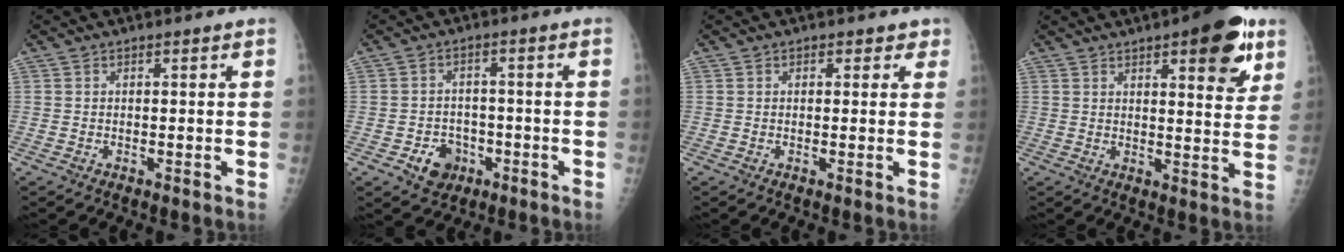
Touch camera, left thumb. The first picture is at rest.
{"total": 6.0, "force": [-2.7, 4.8, 2.2], "torque": [-0.011, 0.018, -0.036]}
{"total": 2.1, "force": [1.1, 1.6, 0.9], "torque": [0.018, -0.001, 0.007]}
{"total": 12.9, "force": [6.7, 4.4, 10.1], "torque": [-0.096, -0.026, 0.082]}